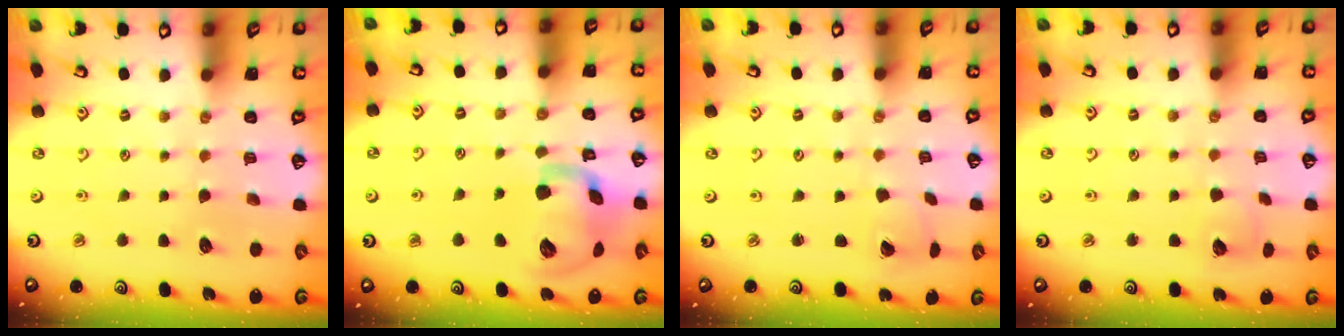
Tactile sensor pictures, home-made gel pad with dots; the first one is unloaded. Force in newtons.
{"total": 16.9, "press": 16.7, "slide": 2.6}
{"total": 2.0, "press": 2.0, "slide": 0.2}
{"total": 5.2, "press": 5.1, "slide": 0.5}